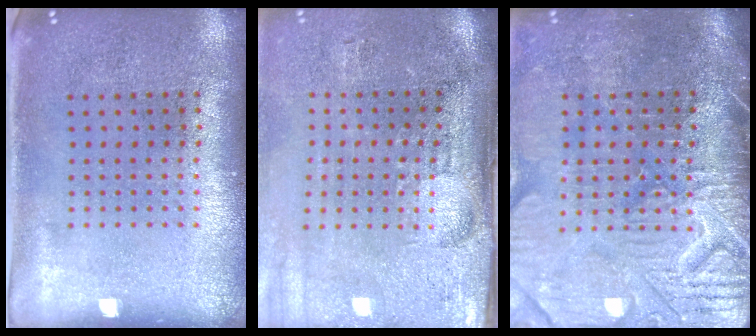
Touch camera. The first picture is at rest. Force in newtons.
{"total": 4.7, "press": 3.9, "slide": 2.6}
{"total": 4.6, "press": 4.0, "slide": 2.2}